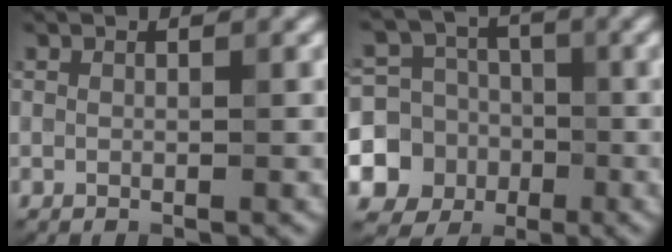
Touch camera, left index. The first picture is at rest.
{"total": 9.5, "force": [-2.4, 8.8, 2.6], "torque": [-0.054, -0.004, -0.061]}